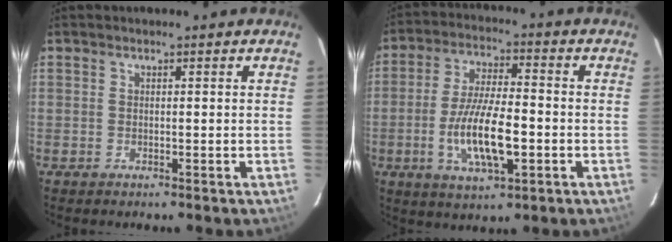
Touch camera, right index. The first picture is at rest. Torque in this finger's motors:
{"motor_torque": [0.51, -0.28, 0.39, 0.21]}